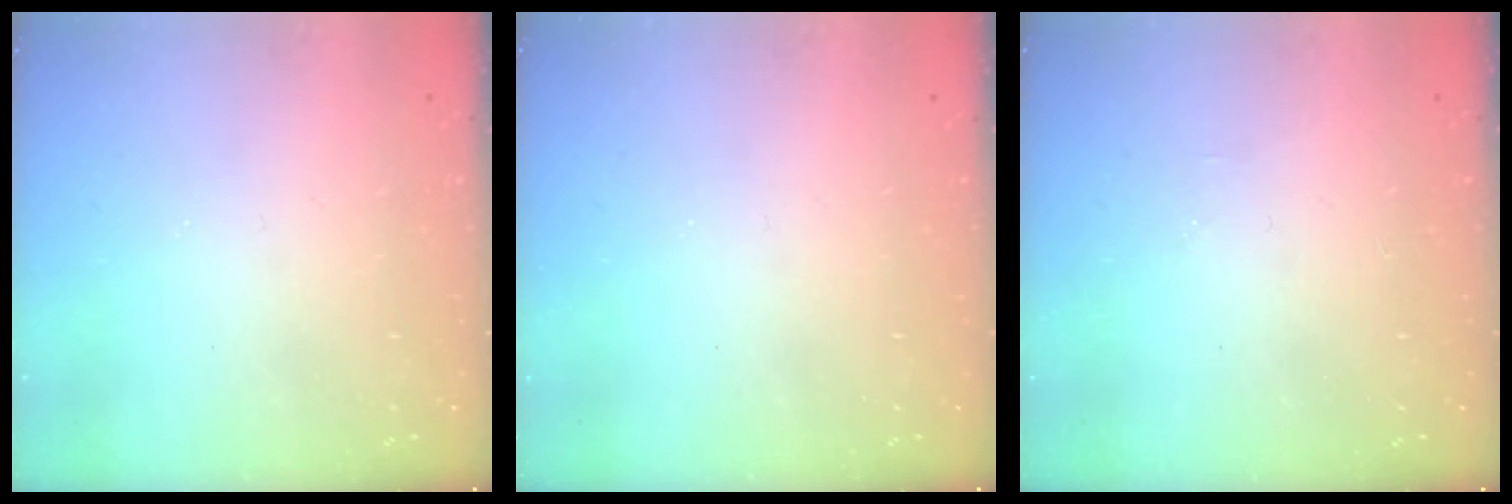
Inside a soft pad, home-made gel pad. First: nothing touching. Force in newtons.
{"total": 0.0}
{"total": 1.2, "press": 1.2, "slide": 0.3}